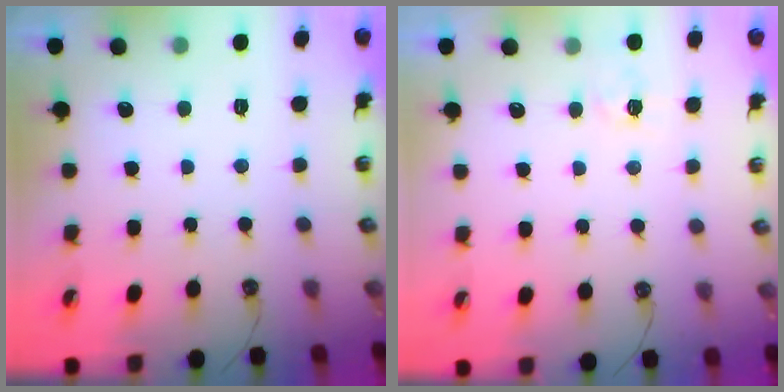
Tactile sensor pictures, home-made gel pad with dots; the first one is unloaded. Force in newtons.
{"total": 5.0, "press": 4.9, "slide": 0.8}